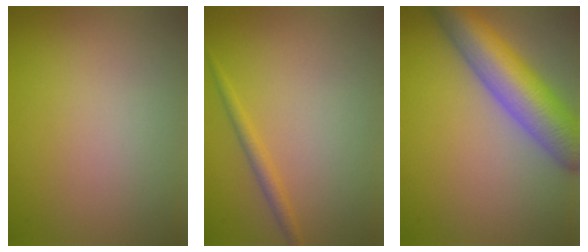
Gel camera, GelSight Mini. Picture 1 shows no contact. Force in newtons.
{"total": 1.4, "press": 1.4, "slide": 0.1}
{"total": 8.8, "press": 8.8, "slide": 0.4}